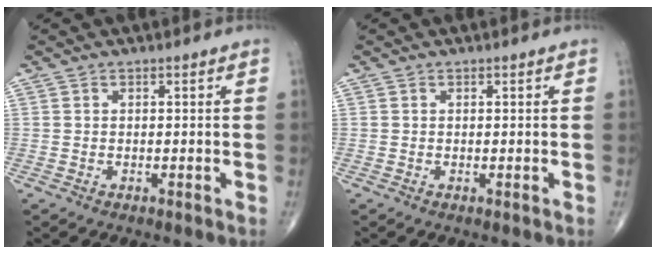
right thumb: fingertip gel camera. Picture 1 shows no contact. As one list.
[{"total": 0.0}]